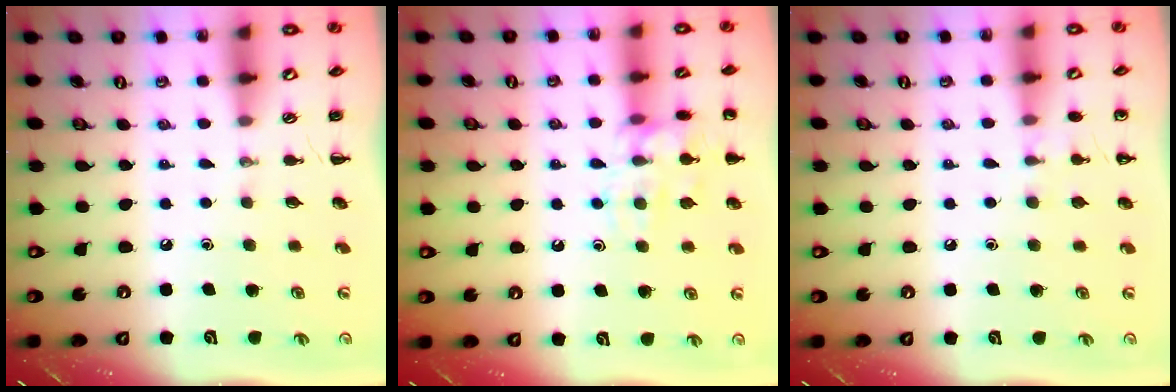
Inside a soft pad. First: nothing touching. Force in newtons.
{"total": 12.7, "press": 12.7, "slide": 0.7}
{"total": 6.4, "press": 6.1, "slide": 1.9}